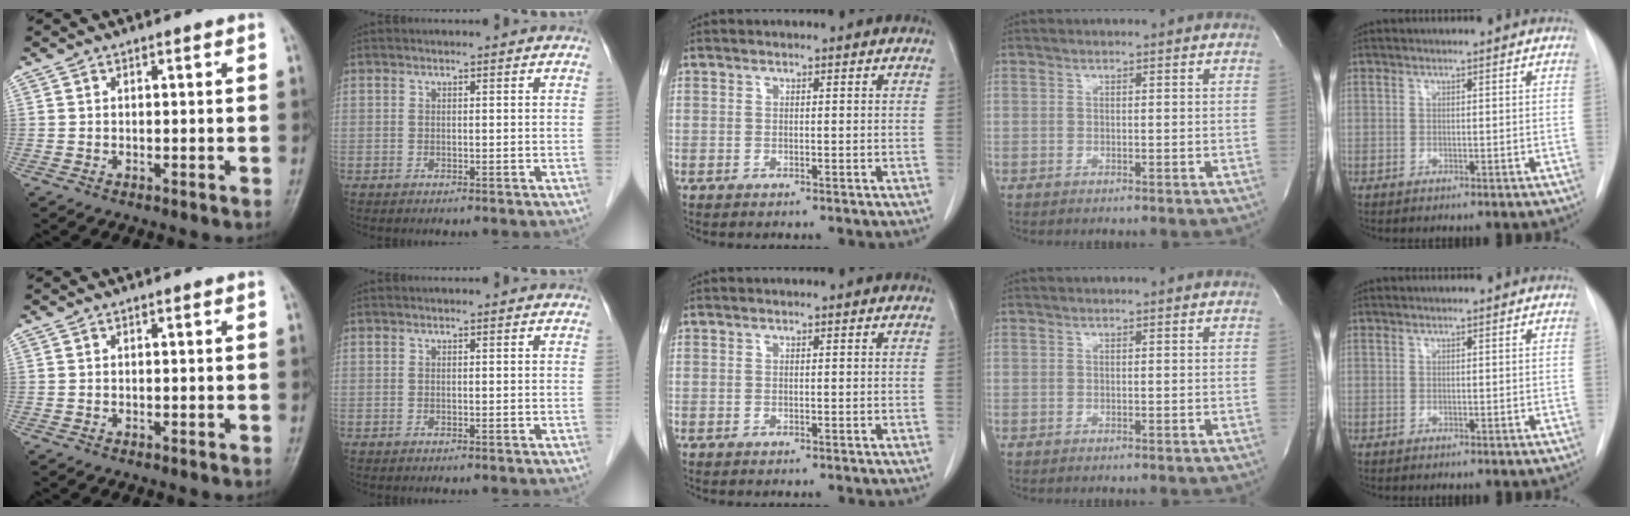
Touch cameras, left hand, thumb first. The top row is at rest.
{}